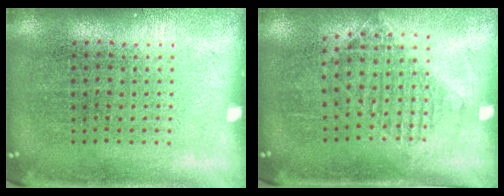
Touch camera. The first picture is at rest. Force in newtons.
{"total": 1.2, "press": 1.1, "slide": 0.5}